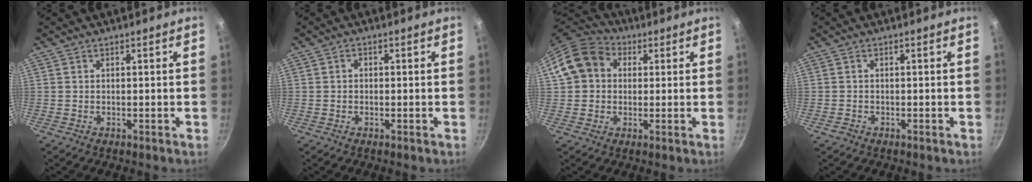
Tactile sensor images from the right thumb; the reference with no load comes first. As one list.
[{"total": 1.2, "force": [-0.1, 1.0, 0.6], "torque": [-0.009, 0.007, -0.004]}, {"total": 11.2, "force": [2.3, 9.3, 5.7], "torque": [-0.078, 0.024, 0.023]}, {"total": 1.1, "force": [-0.7, 0.7, 0.3], "torque": [-0.009, 0.007, -0.012]}]